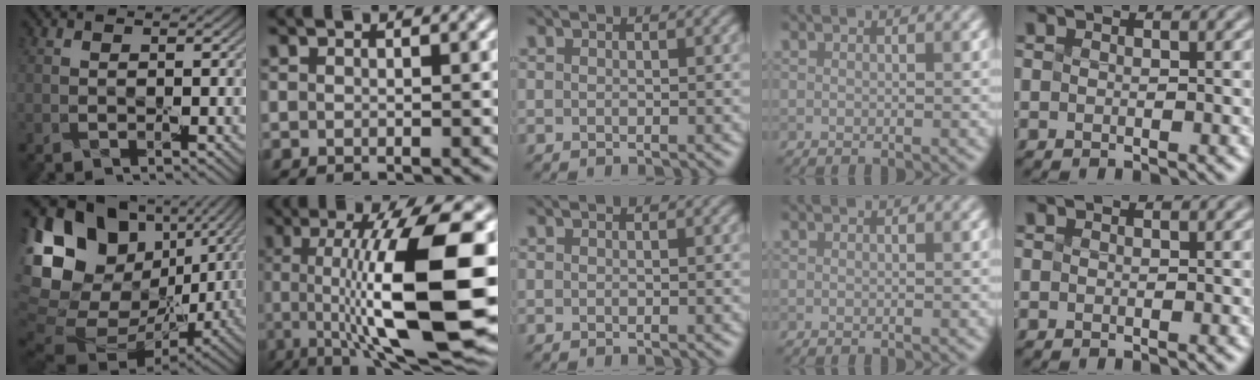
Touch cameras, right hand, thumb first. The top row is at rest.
{"thumb": {"total": 21.5, "force": [5.8, 16.7, 12.2], "torque": [-0.304, 0.033, 0.135]}, "index": {"total": 16.6, "force": [-0.1, 4.6, 16.0], "torque": [-0.229, 0.012, -0.004]}}